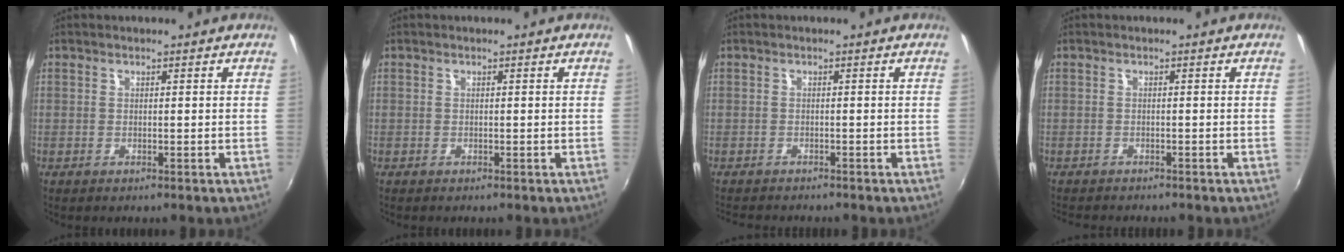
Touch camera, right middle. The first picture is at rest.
{"total": 0.0}
{"total": 3.7, "force": [-3.5, 0.6, 1.0], "torque": [-0.030, -0.017, -0.059]}
{"total": 3.2, "force": [-3.0, 0.6, 0.9], "torque": [-0.026, -0.017, -0.052]}